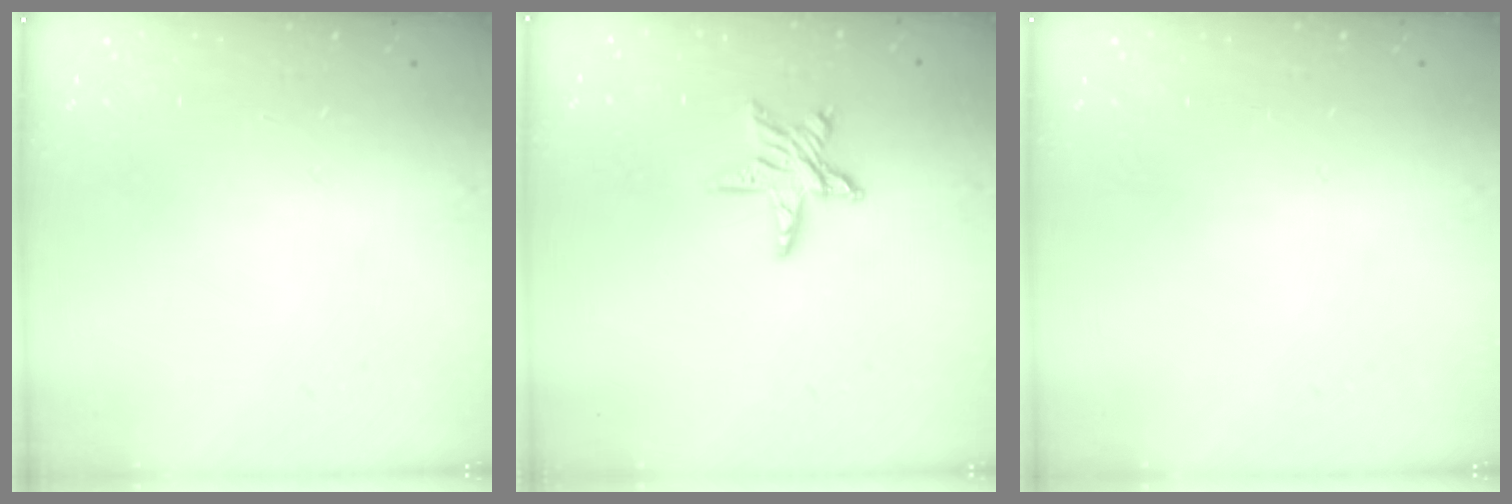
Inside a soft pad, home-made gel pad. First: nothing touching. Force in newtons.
{"total": 9.7, "press": 9.6, "slide": 0.9}
{"total": 0.0}